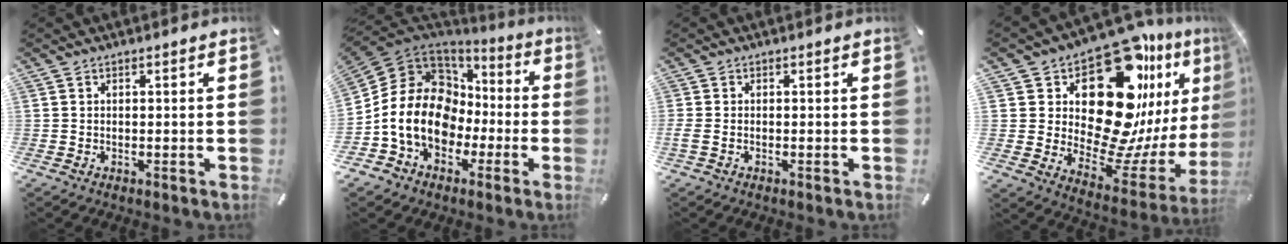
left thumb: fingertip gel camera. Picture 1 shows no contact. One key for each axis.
{"total": 17.3, "fx": -2.4, "fy": 14.3, "fz": 9.4, "tx": -0.203, "ty": 0.002, "tz": -0.044}
{"total": 1.3, "fx": -0.4, "fy": 0.4, "fz": 1.1, "tx": -0.019, "ty": -0.001, "tz": -0.006}
{"total": 25.1, "fx": 12.0, "fy": 12.7, "fz": 18.1, "tx": -0.292, "ty": -0.122, "tz": 0.204}